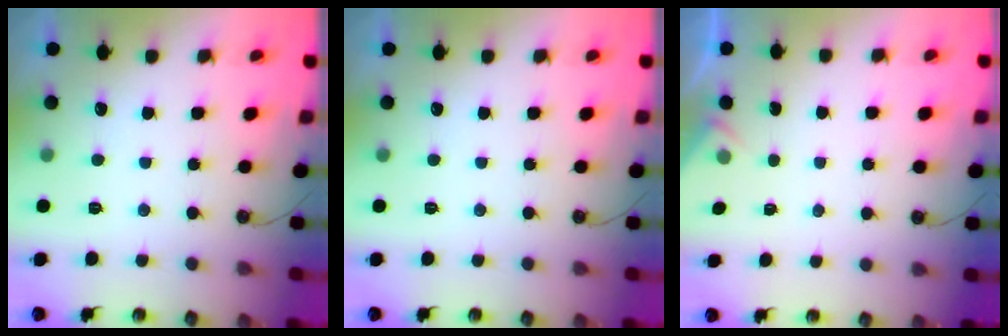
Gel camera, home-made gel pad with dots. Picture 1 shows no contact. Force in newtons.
{"total": 0.0}
{"total": 2.8, "press": 2.7, "slide": 0.4}